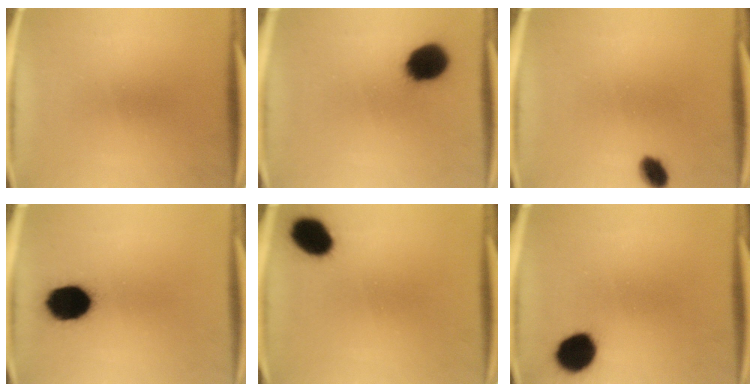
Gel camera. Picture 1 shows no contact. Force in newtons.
{"total": 11.8}
{"total": 4.0}
{"total": 12.3}
{"total": 9.0}
{"total": 9.3}